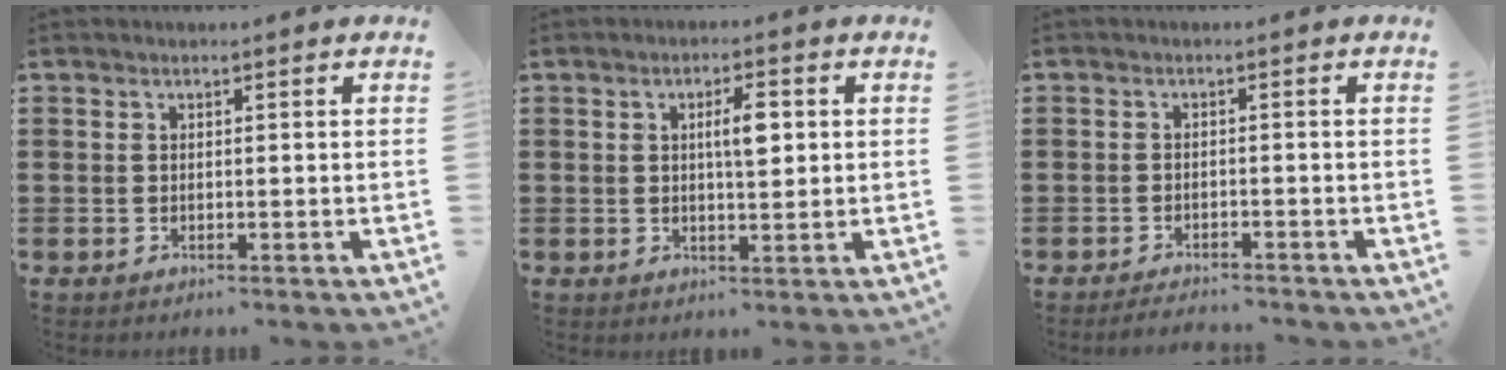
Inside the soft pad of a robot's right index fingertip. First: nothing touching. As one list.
[{"total": 4.4, "force": [0.9, 1.3, 4.1], "torque": [-0.073, 0.007, 0.009]}, {"total": 2.1, "force": [-2.1, 0.0, 0.0], "torque": [-0.003, -0.001, -0.042]}]